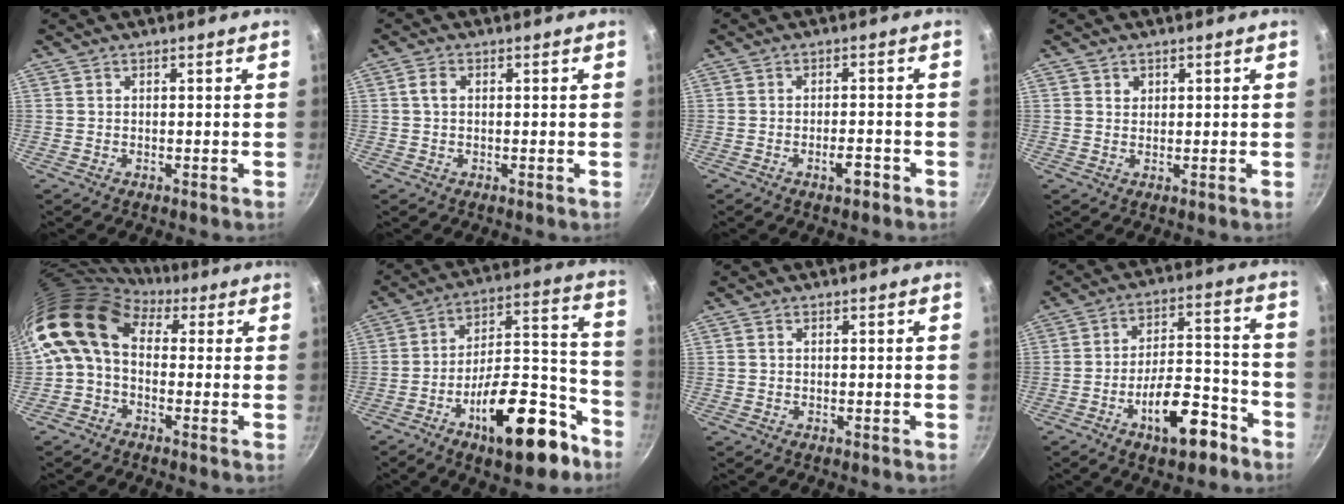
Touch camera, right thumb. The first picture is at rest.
{"total": 2.1, "force": [0.3, 1.4, 1.5], "torque": [-0.029, 0.006, 0.005]}
{"total": 3.3, "force": [-1.9, 1.2, 2.4], "torque": [-0.029, 0.016, -0.029]}
{"total": 1.5, "force": [0.6, 1.3, 0.4], "torque": [-0.001, 0.001, 0.009]}
{"total": 12.5, "force": [1.4, 9.2, 8.3], "torque": [-0.152, 0.027, -0.002]}
{"total": 21.4, "force": [-11.7, 8.8, 15.7], "torque": [-0.186, 0.093, -0.176]}
{"total": 0.6, "force": [0.2, 0.4, 0.4], "torque": [-0.007, 0.003, 0.003]}
{"total": 13.1, "force": [-7.2, 5.5, 9.4], "torque": [-0.120, 0.068, -0.106]}